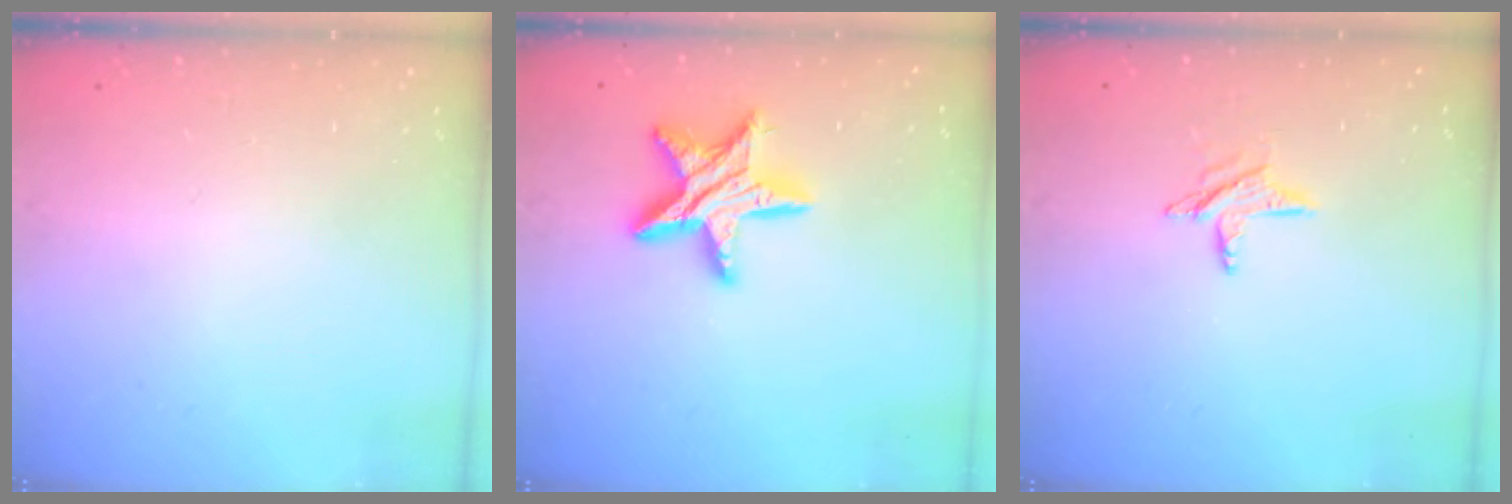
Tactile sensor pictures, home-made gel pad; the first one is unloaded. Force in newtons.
{"total": 14.8, "press": 14.7, "slide": 1.3}
{"total": 5.9, "press": 5.9, "slide": 0.5}